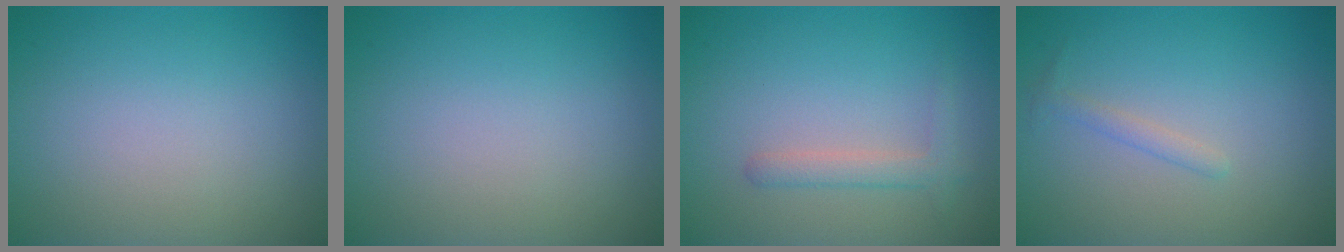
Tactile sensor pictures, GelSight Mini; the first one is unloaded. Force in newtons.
{"total": 0.0}
{"total": 1.8, "press": 1.8, "slide": 0.1}
{"total": 1.0, "press": 1.0, "slide": 0.0}